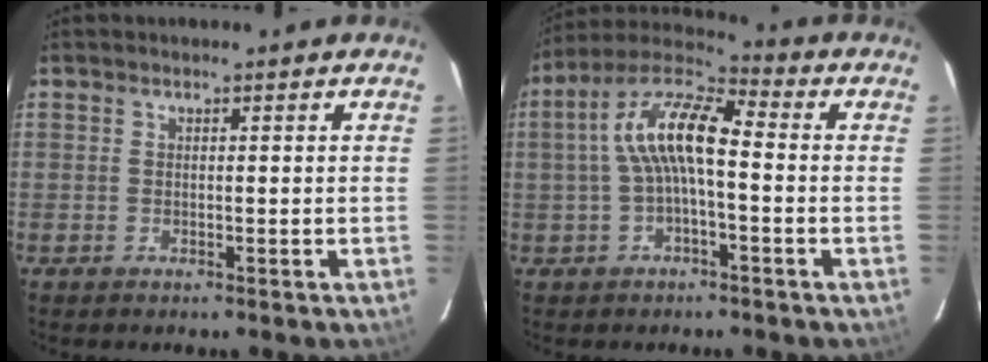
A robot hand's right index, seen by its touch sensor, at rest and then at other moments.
{"total": 11.2, "force": [-0.3, 3.7, 10.6], "torque": [-0.209, 0.026, -0.012]}